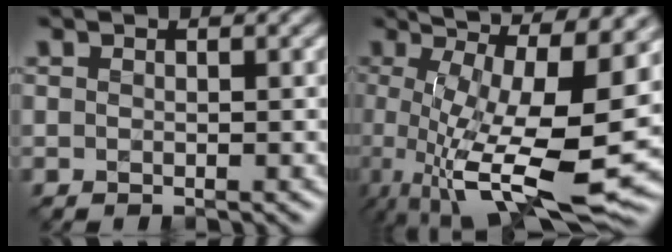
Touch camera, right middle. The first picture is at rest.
{"total": 16.6, "force": [-0.7, 5.3, 15.7], "torque": [-0.241, -0.008, 0.011]}